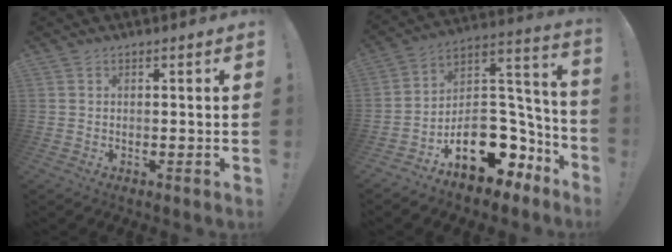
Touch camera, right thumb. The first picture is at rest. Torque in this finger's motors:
{"motor_torque": [1.65, -0.31, 1.59, -1.19, 0.10]}